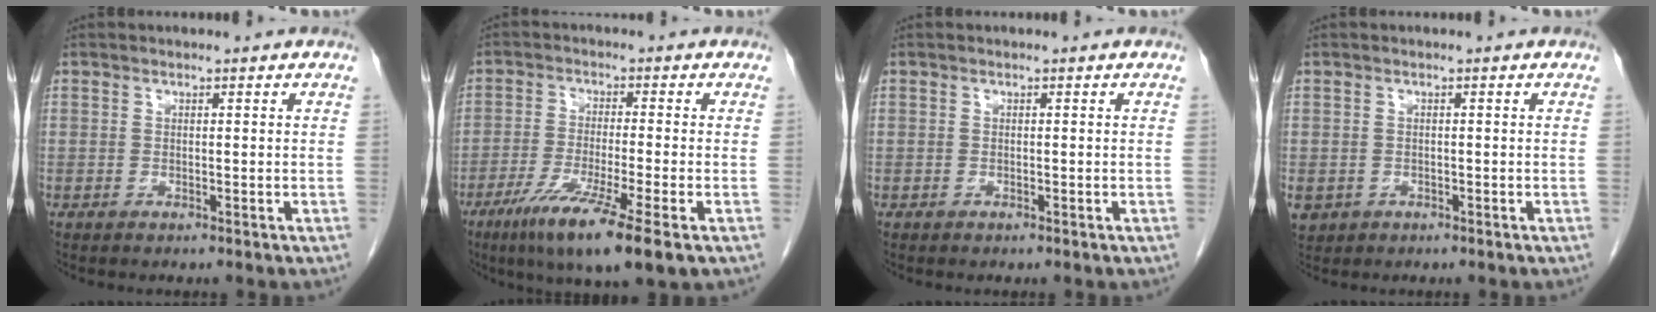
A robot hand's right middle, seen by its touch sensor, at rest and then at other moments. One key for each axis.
{"total": 11.5, "fx": -6.3, "fy": 0.1, "fz": 9.6, "tx": -0.173, "ty": -0.035, "tz": -0.107}
{"total": 0.0}
{"total": 3.4, "fx": -1.4, "fy": 2.9, "fz": 0.9, "tx": -0.019, "ty": 0.000, "tz": -0.018}